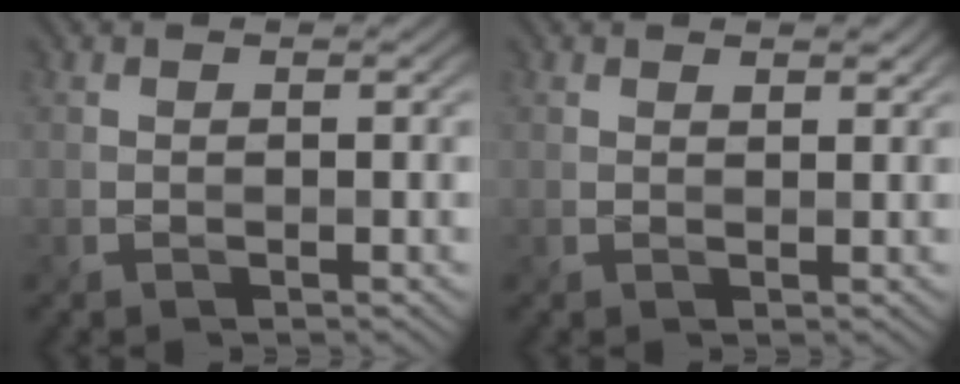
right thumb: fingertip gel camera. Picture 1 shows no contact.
{"total": 1.2, "force": [1.0, 0.5, 0.5], "torque": [-0.007, -0.003, 0.022]}